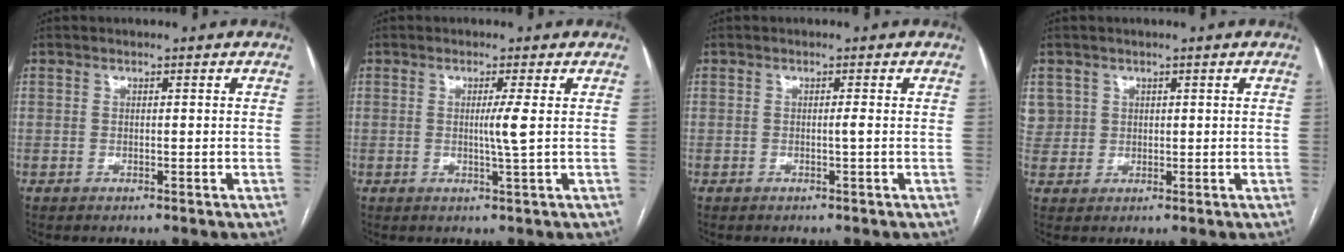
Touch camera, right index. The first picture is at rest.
{"total": 2.8, "force": [0.2, -0.9, 2.6], "torque": [-0.047, -0.006, 0.004]}
{"total": 0.7, "force": [-0.1, -0.2, 0.6], "torque": [-0.002, 0.001, -0.006]}
{"total": 3.8, "force": [1.6, 3.5, 0.2], "torque": [0.006, 0.013, 0.034]}